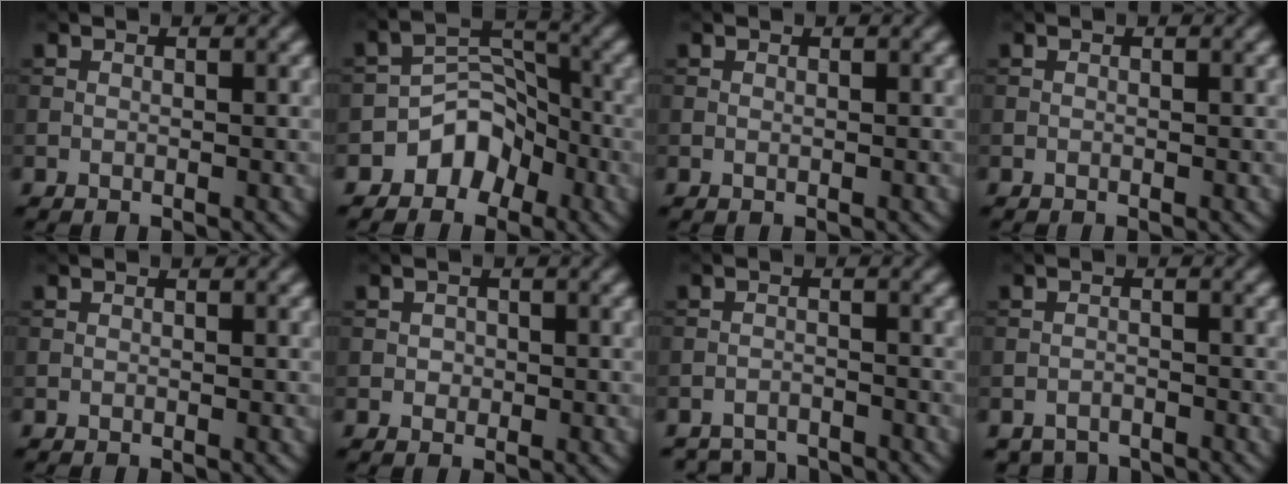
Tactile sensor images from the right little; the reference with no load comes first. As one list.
[{"total": 4.3, "force": [-2.6, 2.9, 1.8], "torque": [-0.012, 0.011, -0.046]}, {"total": 0.0}, {"total": 0.0}, {"total": 0.0}, {"total": 0.8, "force": [0.0, 0.8, 0.3], "torque": [-0.001, -0.001, -0.003]}, {"total": 3.7, "force": [-3.7, 0.5, 0.2], "torque": [-0.004, -0.003, -0.063]}, {"total": 2.5, "force": [-2.4, 0.7, 0.1], "torque": [0.002, -0.004, -0.045]}]